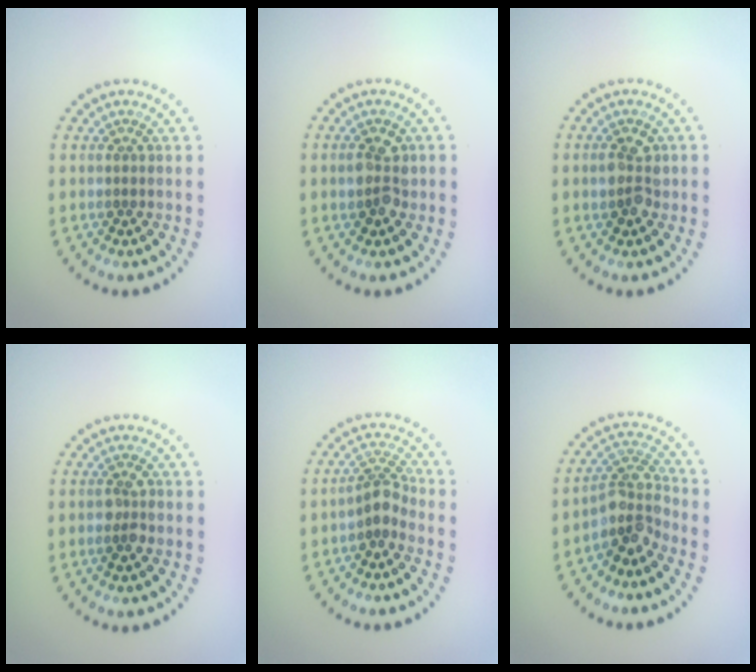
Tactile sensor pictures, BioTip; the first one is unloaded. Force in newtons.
{"total": 2.5, "press": 2.5, "slide": 0.1}
{"total": 2.5, "press": 2.5, "slide": 0.1}
{"total": 1.6, "press": 1.5, "slide": 0.5}
{"total": 2.4, "press": 1.9, "slide": 1.6}
{"total": 3.8, "press": 3.0, "slide": 2.4}